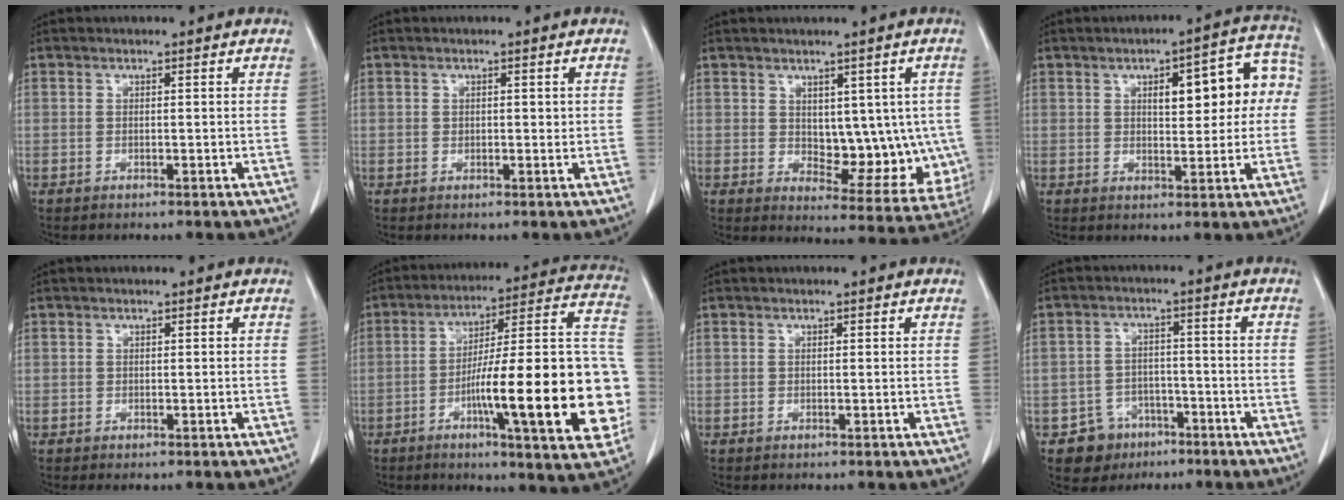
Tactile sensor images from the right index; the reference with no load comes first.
{"total": 1.3, "force": [0.3, 0.9, 0.9], "torque": [-0.010, 0.000, 0.004]}
{"total": 11.3, "force": [0.9, 6.0, 9.5], "torque": [-0.103, 0.000, 0.030]}
{"total": 10.8, "force": [2.1, 3.8, 9.8], "torque": [-0.117, 0.037, 0.029]}
{"total": 0.0}
{"total": 25.5, "force": [-6.0, 2.9, 24.6], "torque": [-0.275, 0.017, -0.087]}
{"total": 0.0}
{"total": 5.7, "force": [-3.3, 4.5, 0.4], "torque": [0.000, 0.011, -0.048]}